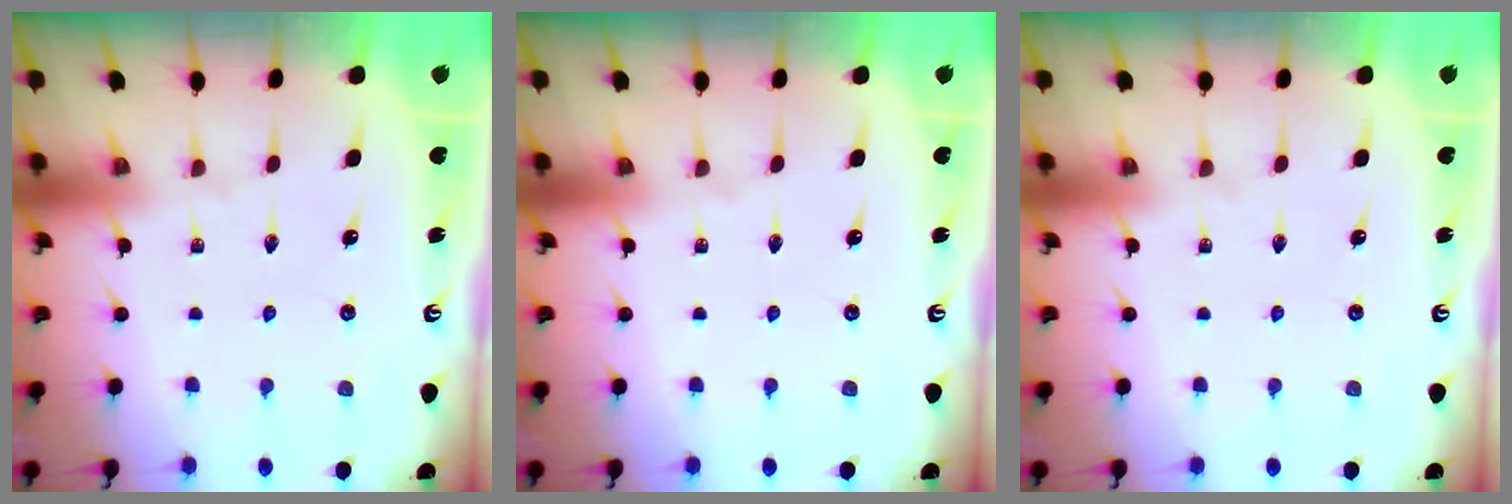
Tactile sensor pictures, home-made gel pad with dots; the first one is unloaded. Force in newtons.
{"total": 0.0}
{"total": 0.0}